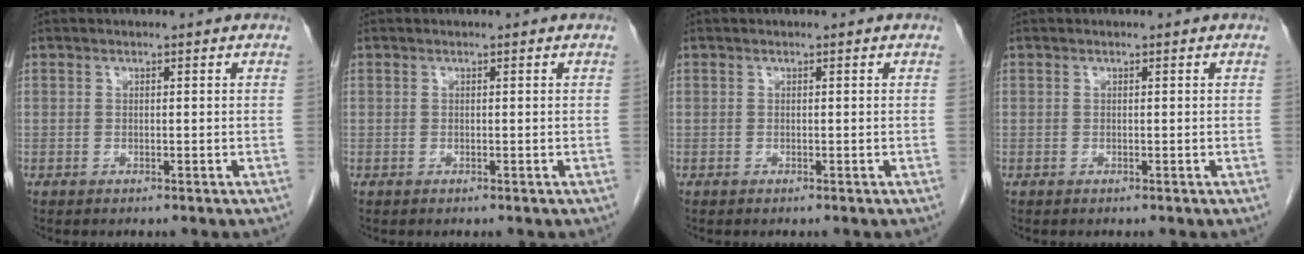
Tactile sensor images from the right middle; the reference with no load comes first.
{"total": 0.0}
{"total": 0.0}
{"total": 0.0}